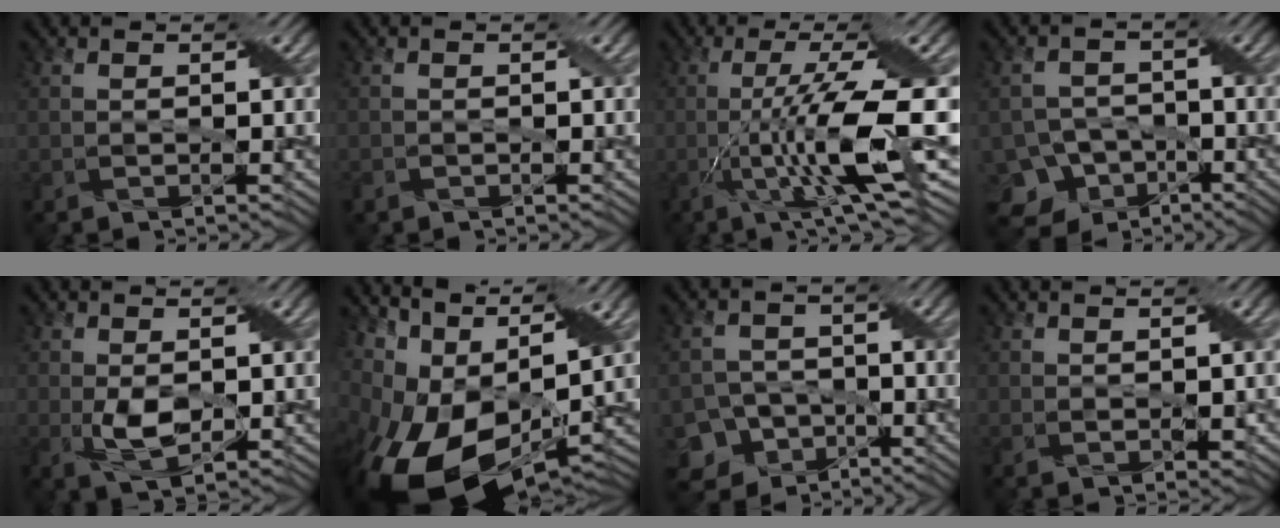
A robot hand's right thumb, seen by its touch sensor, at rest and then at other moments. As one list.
[{"total": 0.7, "force": [-0.5, 0.5, 0.1], "torque": [-0.006, -0.002, -0.011]}, {"total": 12.6, "force": [-2.9, 2.0, 12.1], "torque": [-0.203, 0.015, -0.047]}, {"total": 9.2, "force": [-6.1, 6.6, 1.9], "torque": [-0.046, -0.013, -0.102]}, {"total": 3.9, "force": [-0.2, 2.4, 3.1], "torque": [-0.068, -0.006, 0.002]}, {"total": 17.1, "force": [-1.7, 9.9, 13.8], "torque": [-0.251, -0.015, 0.003]}, {"total": 8.3, "force": [-5.2, 6.3, 1.4], "torque": [-0.032, -0.017, -0.094]}, {"total": 1.3, "force": [0.7, 0.9, 0.7], "torque": [-0.016, -0.005, 0.020]}]